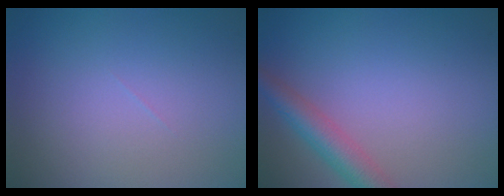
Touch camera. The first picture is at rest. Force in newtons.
{"total": 3.3, "press": 3.3, "slide": 0.1}